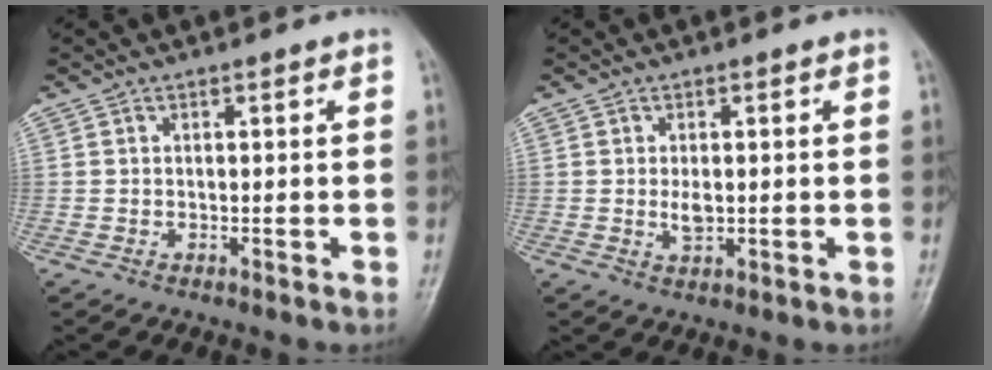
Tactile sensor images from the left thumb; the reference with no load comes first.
{"total": 2.7, "force": [0.0, 1.6, 2.2], "torque": [-0.035, -0.005, 0.001]}